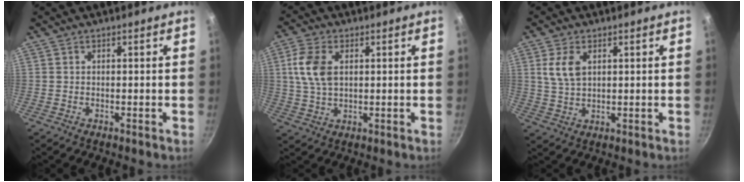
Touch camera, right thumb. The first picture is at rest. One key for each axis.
{"total": 8.1, "fx": 1.9, "fy": 4.9, "fz": 6.1, "tx": -0.118, "ty": 0.003, "tz": 0.035}
{"total": 5.9, "fx": 2.0, "fy": 3.4, "fz": 4.4, "tx": -0.083, "ty": -0.005, "tz": 0.041}